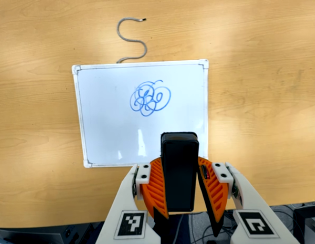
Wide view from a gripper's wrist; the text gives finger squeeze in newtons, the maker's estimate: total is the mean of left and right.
{"total": 7.9, "left": 7.0, "right": 8.9}